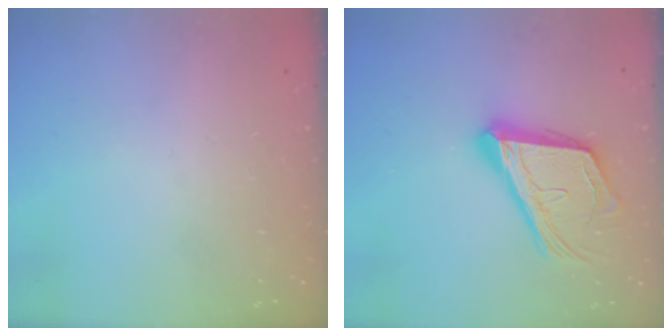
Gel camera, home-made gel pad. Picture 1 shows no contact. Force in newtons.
{"total": 19.7, "press": 19.6, "slide": 2.3}